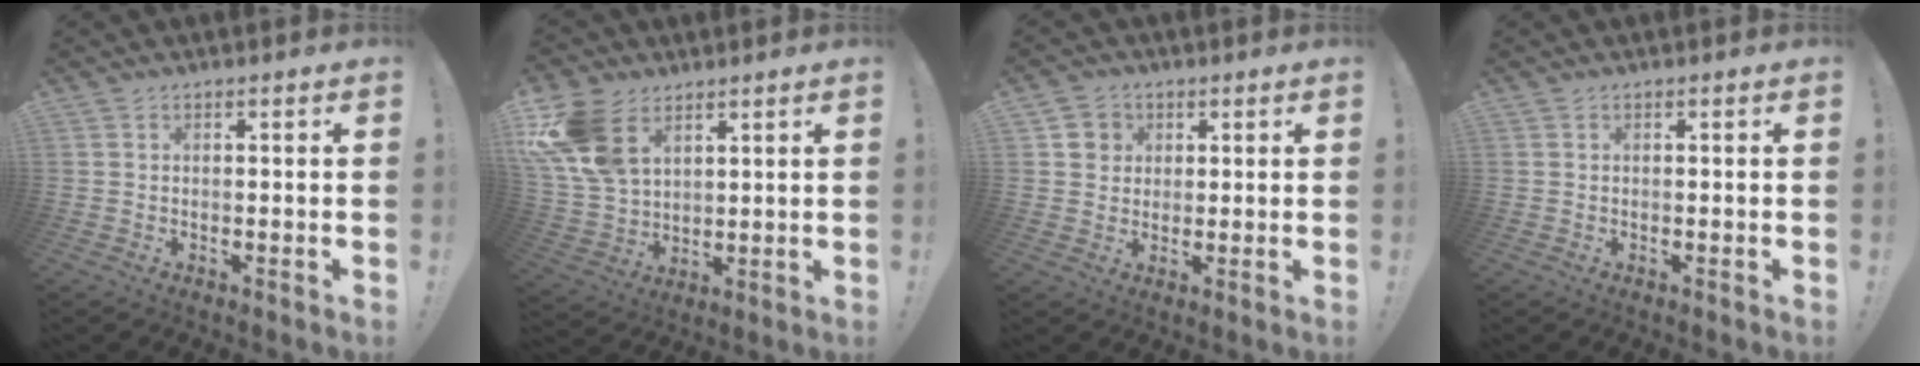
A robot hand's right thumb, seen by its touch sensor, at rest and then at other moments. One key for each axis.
{"total": 15.9, "fx": 7.7, "fy": 10.5, "fz": 9.2, "tx": -0.178, "ty": -0.036, "tz": 0.150}
{"total": 4.8, "fx": 1.4, "fy": 4.4, "fz": 0.9, "tx": -0.013, "ty": 0.001, "tz": 0.028}
{"total": 0.0}